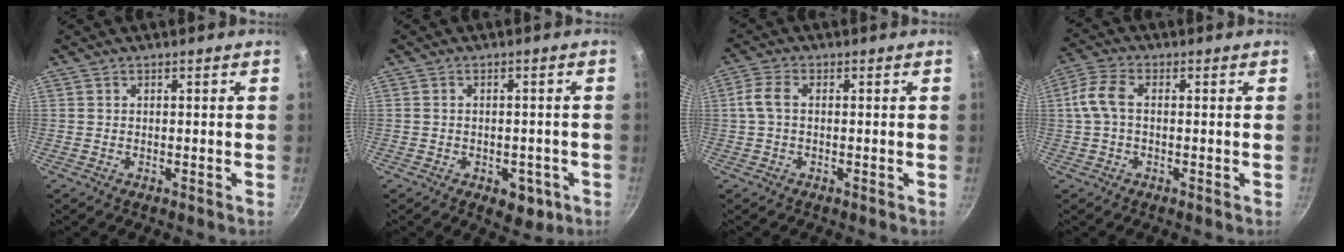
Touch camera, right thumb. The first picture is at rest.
{"total": 5.7, "force": [-2.3, 3.7, 3.7], "torque": [-0.023, 0.014, -0.018]}
{"total": 3.8, "force": [0.3, 1.9, 3.3], "torque": [-0.083, 0.012, 0.001]}
{"total": 5.9, "force": [0.4, 3.2, 5.0], "torque": [-0.118, 0.019, -0.002]}